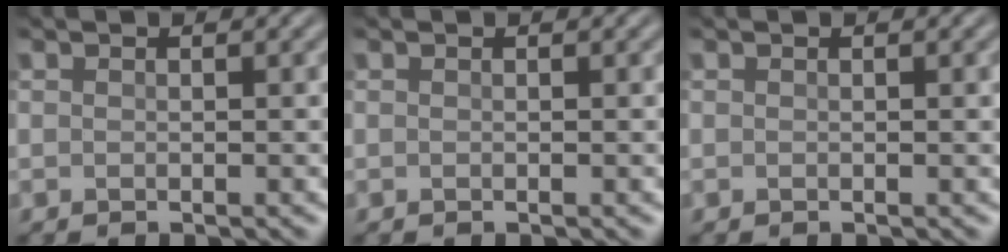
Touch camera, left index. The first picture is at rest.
{"total": 0.0}
{"total": 0.5, "force": [0.1, 0.0, 0.5], "torque": [-0.005, 0.003, 0.001]}